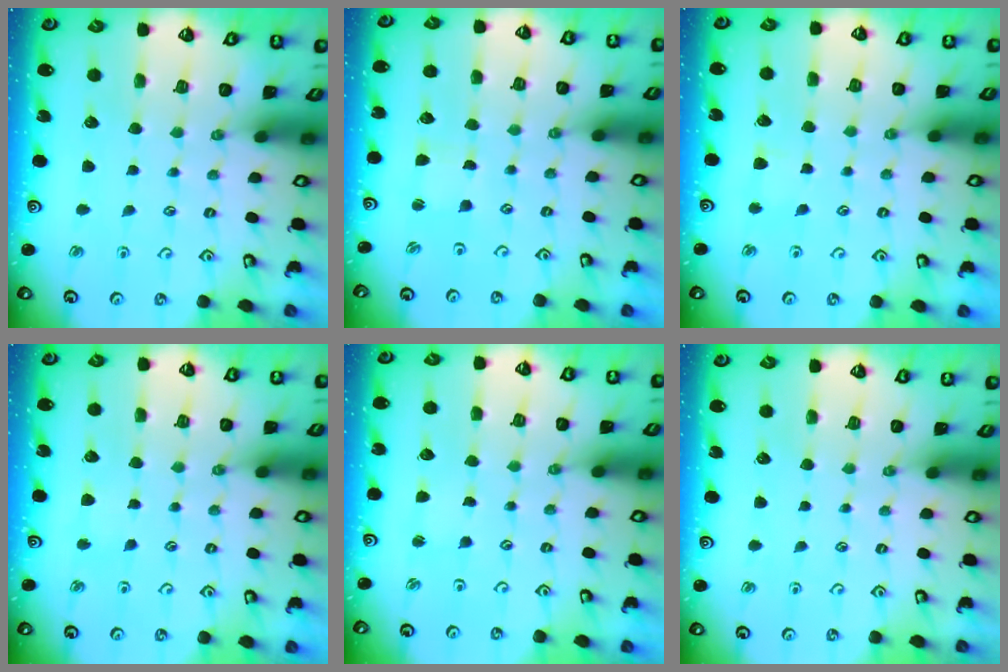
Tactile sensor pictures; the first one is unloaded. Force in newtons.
{"total": 1.1, "press": 1.1, "slide": 0.3}
{"total": 3.3, "press": 3.2, "slide": 0.4}
{"total": 2.7, "press": 2.6, "slide": 0.4}
{"total": 1.0, "press": 0.9, "slide": 0.1}
{"total": 0.0}